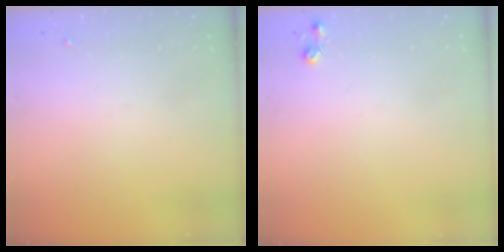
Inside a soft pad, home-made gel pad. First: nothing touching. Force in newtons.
{"total": 4.4, "press": 4.4, "slide": 0.7}